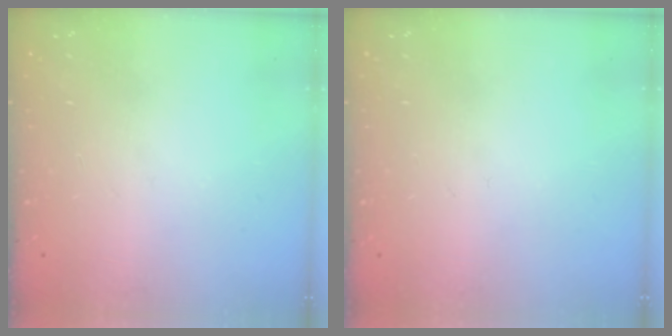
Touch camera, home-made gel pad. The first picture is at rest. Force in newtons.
{"total": 0.0}